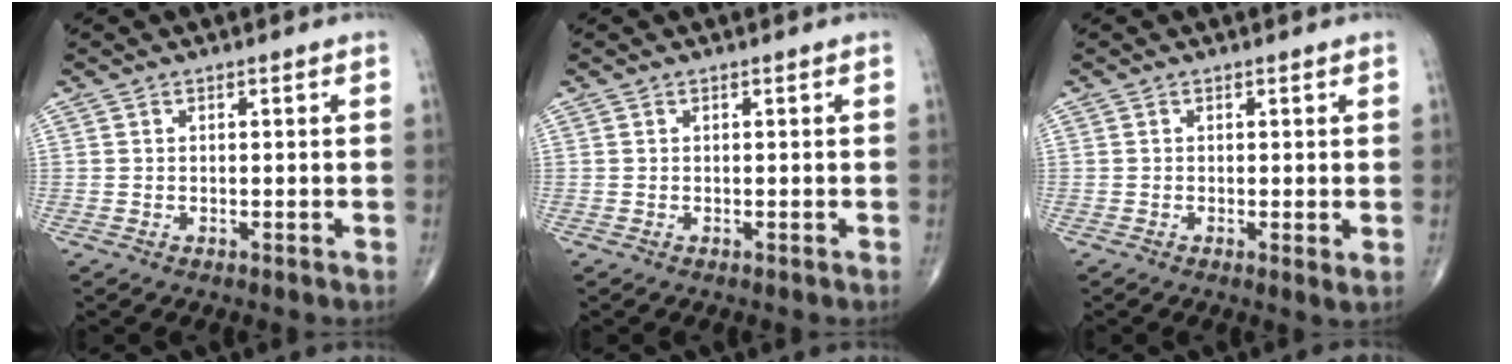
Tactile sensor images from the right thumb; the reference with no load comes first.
{"total": 0.0}
{"total": 1.6, "force": [0.0, 0.3, 1.5], "torque": [-0.028, -0.007, -0.005]}